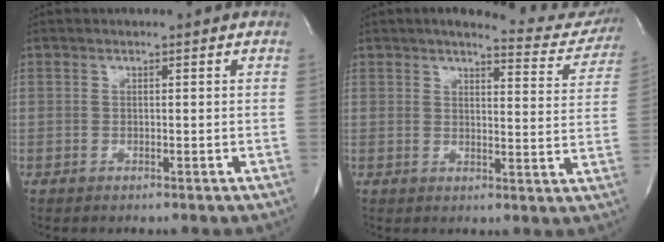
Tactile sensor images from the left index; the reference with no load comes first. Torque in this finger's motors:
{"motor_torque": [0.43, -0.47, 0.11, -0.01]}